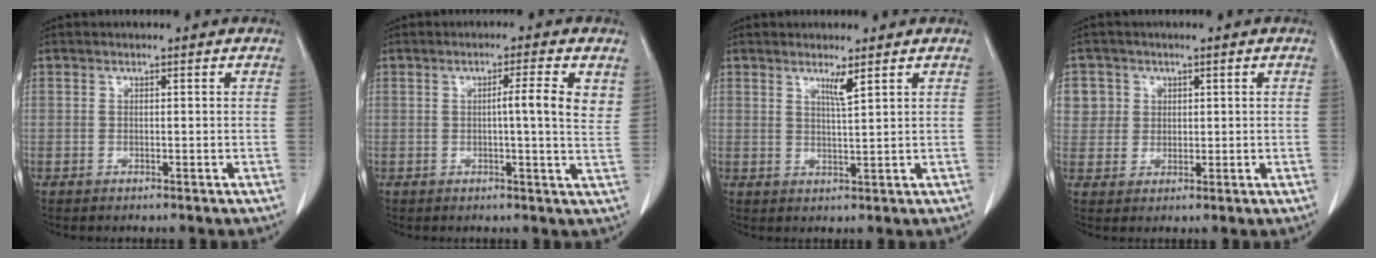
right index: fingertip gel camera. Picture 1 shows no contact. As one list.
[{"total": 5.6, "force": [1.6, 0.0, 5.3], "torque": [-0.072, 0.002, 0.015]}, {"total": 2.5, "force": [1.6, -0.6, 1.8], "torque": [-0.033, -0.011, 0.031]}, {"total": 5.2, "force": [1.7, 4.9, 0.1], "torque": [0.011, 0.012, 0.036]}]